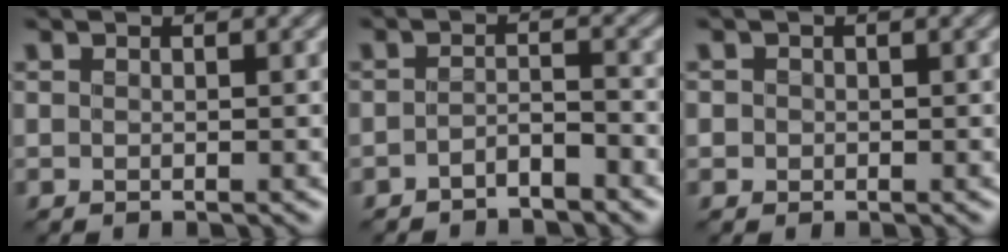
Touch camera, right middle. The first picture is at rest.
{"total": 1.8, "force": [-1.5, 0.5, 1.0], "torque": [-0.019, 0.006, -0.029]}
{"total": 0.8, "force": [0.0, 0.8, 0.1], "torque": [0.005, -0.003, -0.002]}